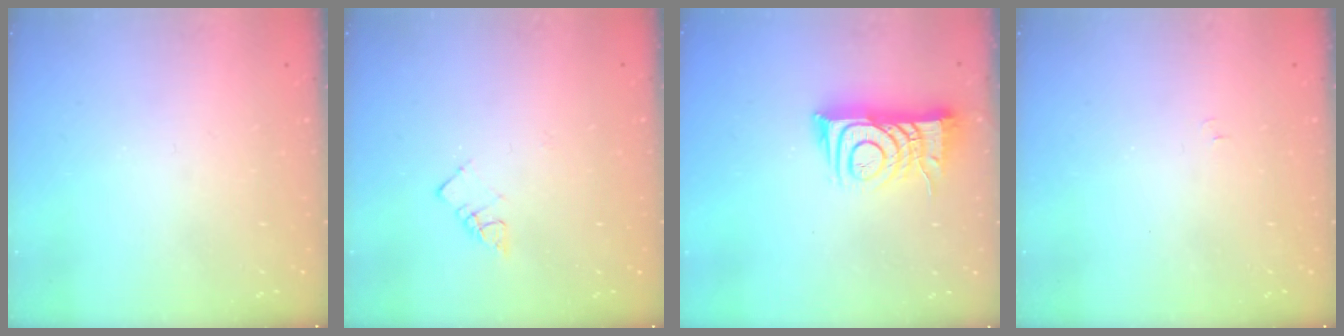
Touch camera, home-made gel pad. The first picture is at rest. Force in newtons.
{"total": 3.6, "press": 3.5, "slide": 0.4}
{"total": 10.6, "press": 10.5, "slide": 1.1}
{"total": 3.7, "press": 3.7, "slide": 0.5}